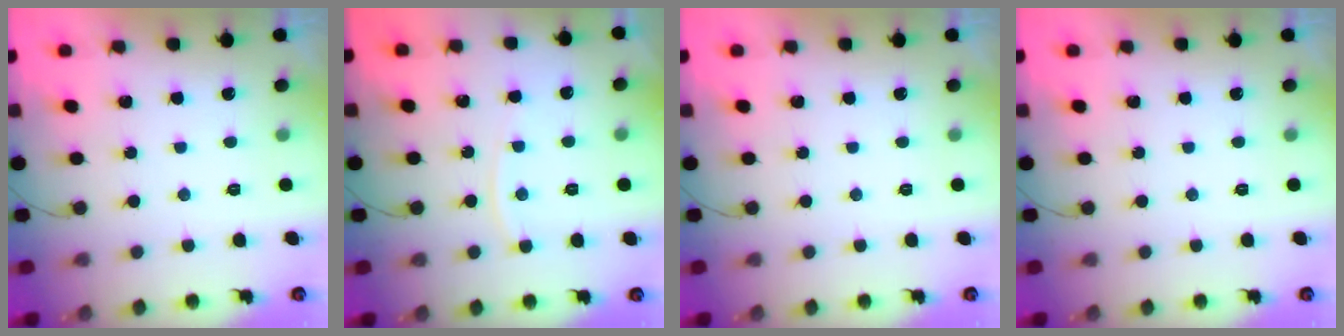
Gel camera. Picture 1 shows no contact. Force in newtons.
{"total": 4.3, "press": 4.3, "slide": 0.5}
{"total": 0.0}
{"total": 0.0}